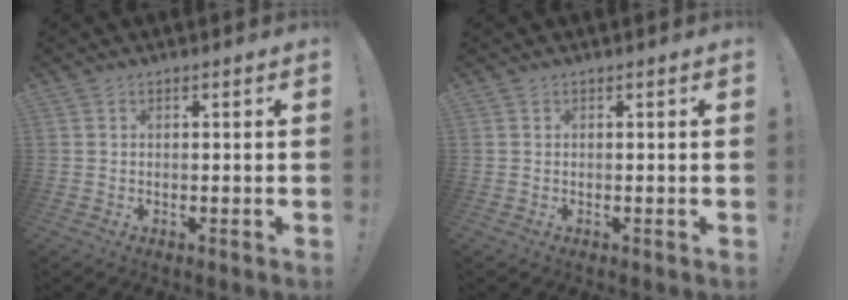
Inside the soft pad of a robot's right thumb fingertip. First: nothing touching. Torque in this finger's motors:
{"motor_torque": [0.00, 0.00, 0.02, -0.02, 0.00]}